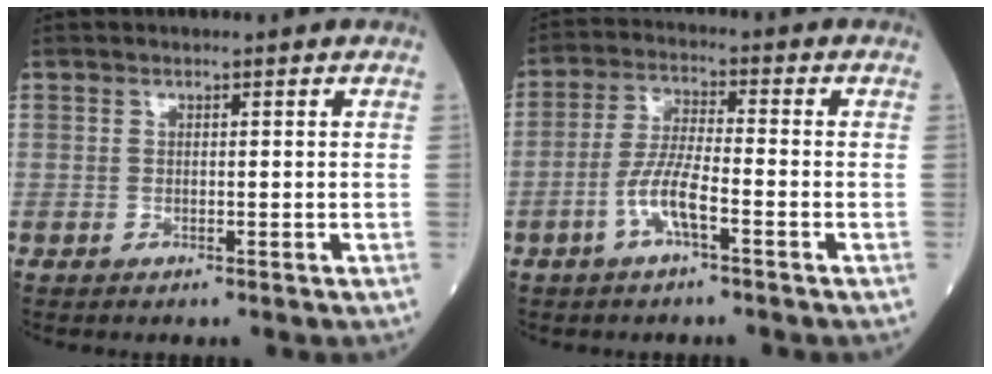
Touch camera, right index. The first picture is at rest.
{"total": 6.1, "force": [-2.7, 0.8, 5.4], "torque": [-0.114, 0.004, -0.054]}